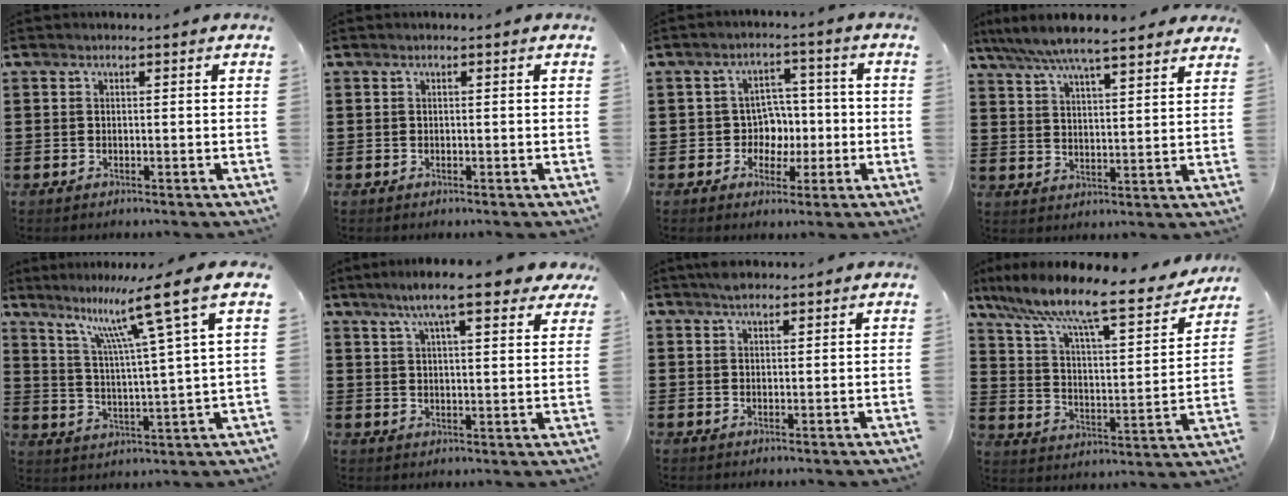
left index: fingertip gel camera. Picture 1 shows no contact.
{"total": 0.0}
{"total": 5.5, "force": [-0.6, 5.1, 2.1], "torque": [-0.053, 0.008, -0.015]}
{"total": 6.6, "force": [6.2, 0.5, 2.4], "torque": [-0.070, -0.023, 0.109]}
{"total": 11.8, "force": [7.8, -0.3, 8.8], "torque": [-0.168, -0.039, 0.115]}
{"total": 9.7, "force": [7.4, 1.2, 6.2], "torque": [-0.123, -0.011, 0.127]}
{"total": 2.0, "force": [1.7, 0.6, 0.8], "torque": [-0.019, 0.001, 0.033]}
{"total": 10.9, "force": [9.0, 1.0, 6.1], "torque": [-0.145, -0.060, 0.146]}